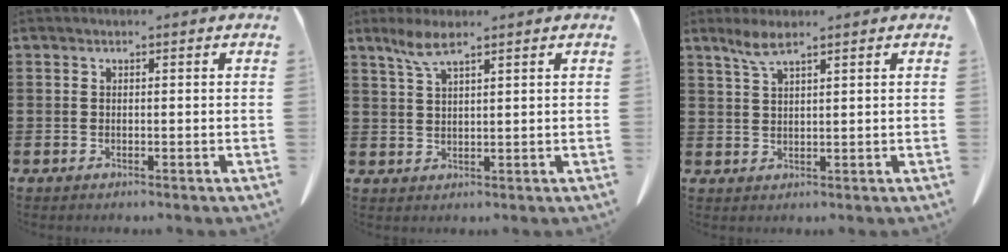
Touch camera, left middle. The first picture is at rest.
{"total": 4.2, "force": [2.7, 0.6, 3.1], "torque": [-0.069, 0.002, 0.048]}
{"total": 3.3, "force": [2.3, 0.4, 2.3], "torque": [-0.051, 0.001, 0.042]}